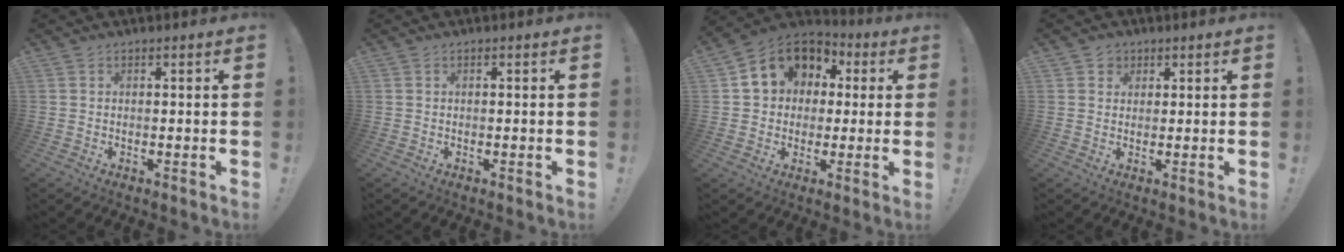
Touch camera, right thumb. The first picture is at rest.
{"total": 0.0}
{"total": 12.2, "force": [3.5, 10.4, 5.2], "torque": [-0.069, -0.010, 0.070]}
{"total": 2.8, "force": [1.4, 2.5, 0.3], "torque": [0.000, -0.006, 0.024]}